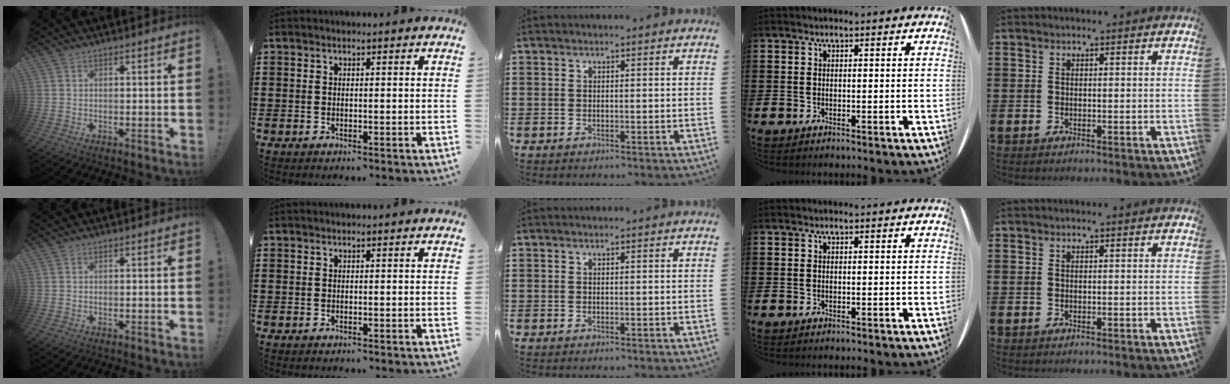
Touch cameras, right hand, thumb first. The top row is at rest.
{}